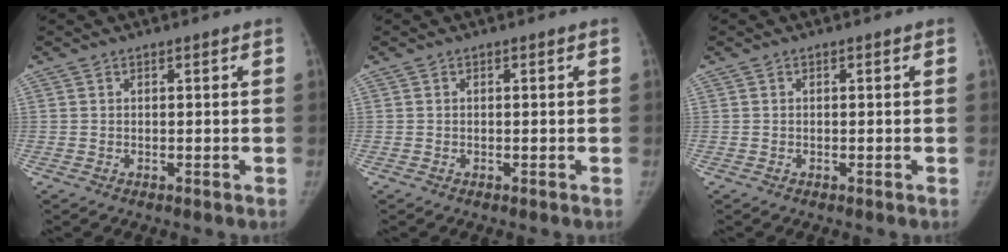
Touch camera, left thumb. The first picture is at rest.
{"total": 0.0}
{"total": 0.0}